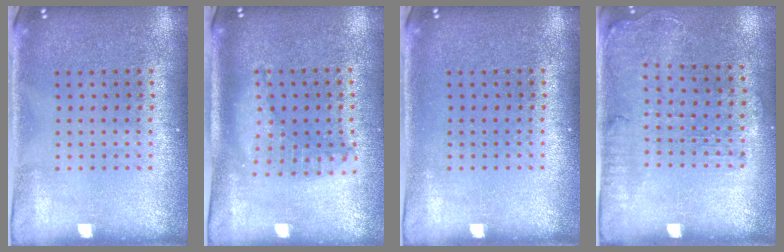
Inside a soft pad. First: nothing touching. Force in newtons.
{"total": 1.3, "press": 1.3, "slide": 0.2}
{"total": 0.0}
{"total": 1.4, "press": 1.2, "slide": 0.7}